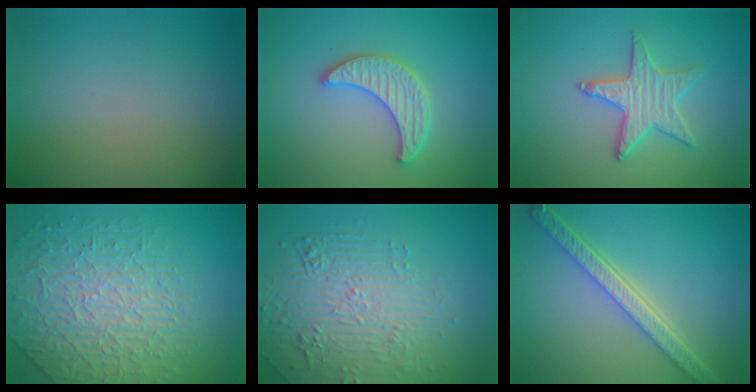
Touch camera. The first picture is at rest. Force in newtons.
{"total": 3.4, "press": 3.3, "slide": 0.4}
{"total": 3.3, "press": 3.3, "slide": 0.3}
{"total": 5.3, "press": 4.8, "slide": 2.2}
{"total": 4.5, "press": 4.1, "slide": 1.8}
{"total": 5.3, "press": 4.1, "slide": 3.3}